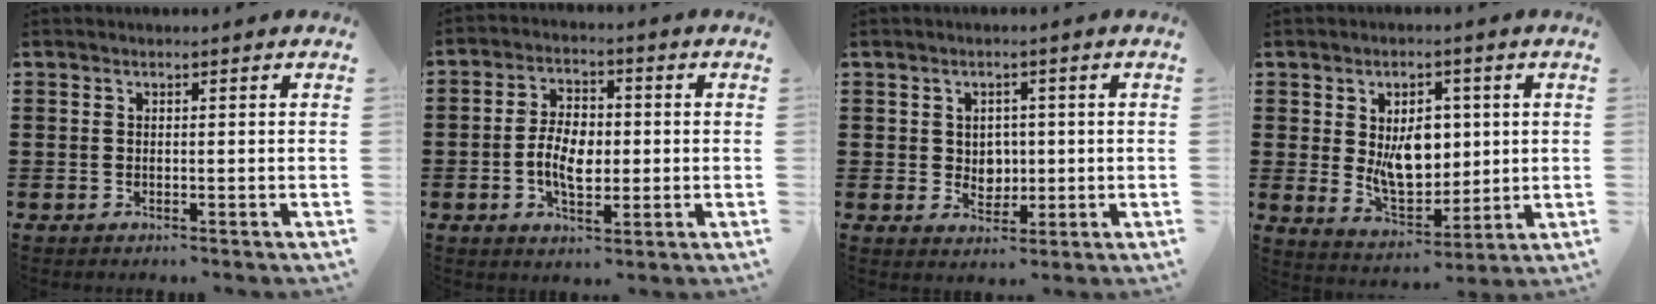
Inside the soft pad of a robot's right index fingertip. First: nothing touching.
{"total": 6.7, "force": [-0.9, 3.7, 5.5], "torque": [-0.106, 0.003, -0.022]}
{"total": 3.2, "force": [0.5, 2.9, 1.2], "torque": [-0.018, 0.005, 0.003]}
{"total": 8.2, "force": [1.2, 5.4, 6.0], "torque": [-0.094, 0.004, 0.019]}